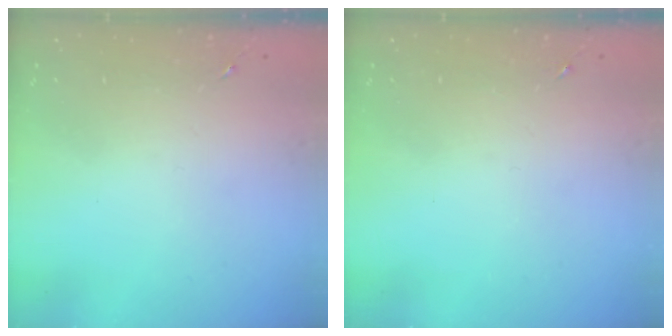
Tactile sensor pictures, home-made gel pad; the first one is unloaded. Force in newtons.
{"total": 0.0}